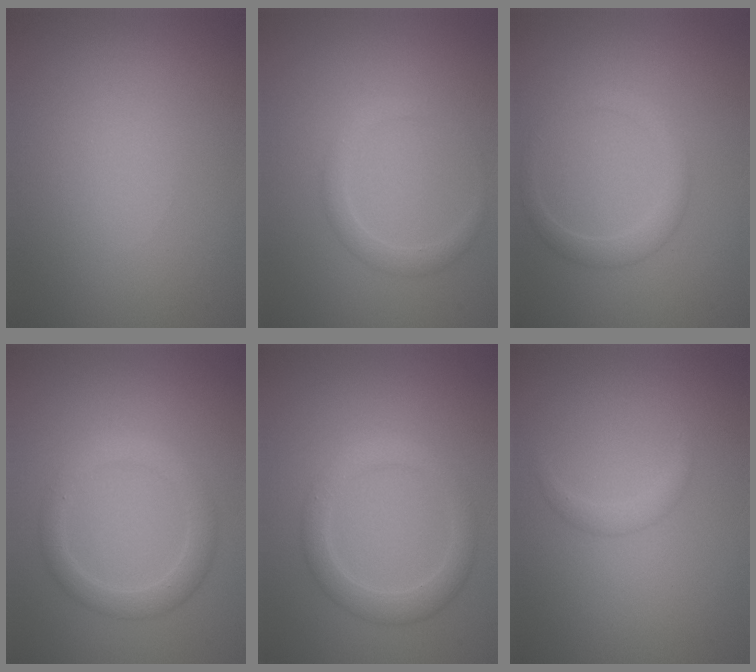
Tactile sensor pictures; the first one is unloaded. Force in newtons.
{"total": 1.7, "press": 1.7, "slide": 0.1}
{"total": 2.0, "press": 2.0, "slide": 0.1}
{"total": 2.7, "press": 2.7, "slide": 0.0}
{"total": 2.9, "press": 2.9, "slide": 0.2}
{"total": 1.0, "press": 1.0, "slide": 0.1}